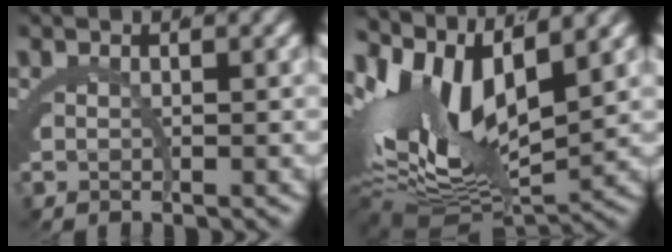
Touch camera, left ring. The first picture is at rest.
{"total": 10.7, "force": [0.1, 5.8, 9.0], "torque": [-0.153, -0.012, 0.009]}